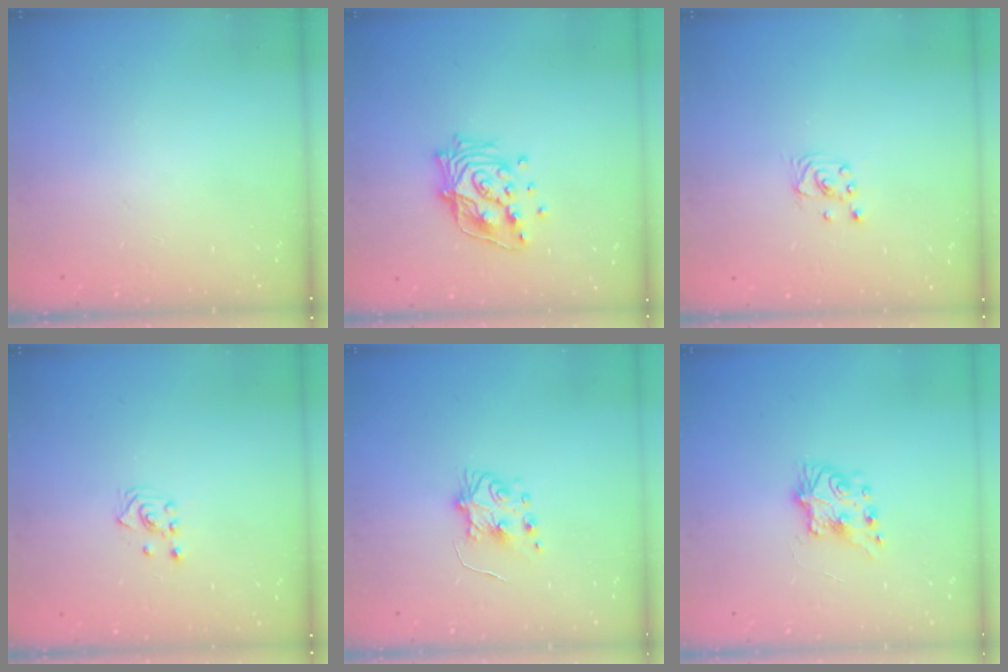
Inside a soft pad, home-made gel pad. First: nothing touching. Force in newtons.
{"total": 15.0, "press": 14.8, "slide": 1.9}
{"total": 1.7, "press": 1.6, "slide": 0.1}
{"total": 2.6, "press": 2.4, "slide": 0.9}
{"total": 6.4, "press": 6.4, "slide": 0.4}
{"total": 7.8, "press": 7.8, "slide": 0.3}